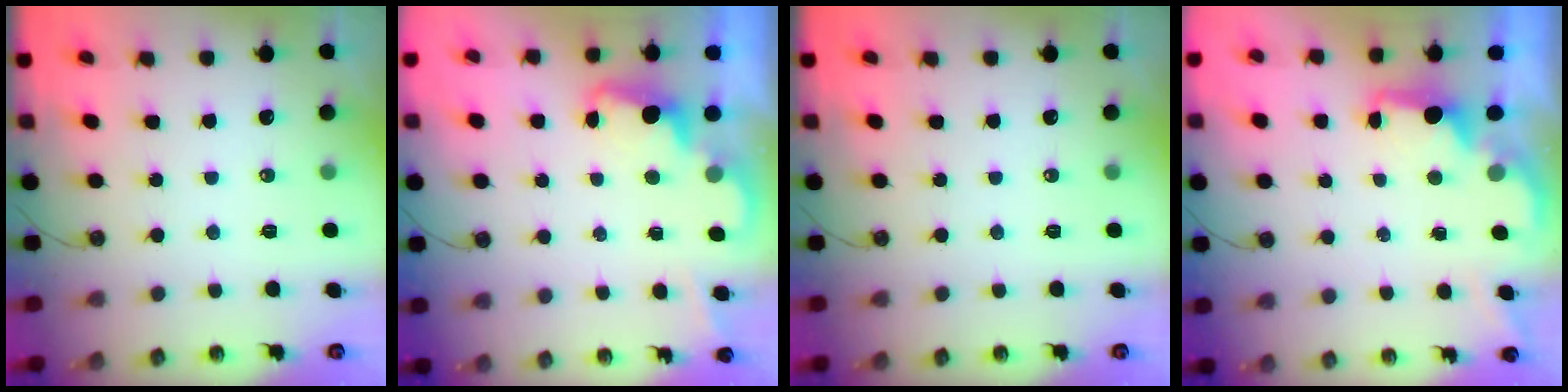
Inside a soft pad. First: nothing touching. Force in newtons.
{"total": 2.3, "press": 2.2, "slide": 0.5}
{"total": 0.0}
{"total": 1.8, "press": 1.6, "slide": 0.8}